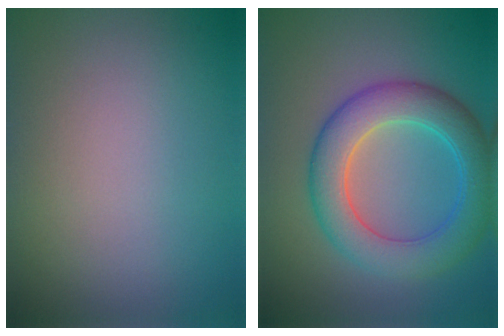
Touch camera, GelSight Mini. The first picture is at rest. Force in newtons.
{"total": 6.6, "press": 6.6, "slide": 0.1}